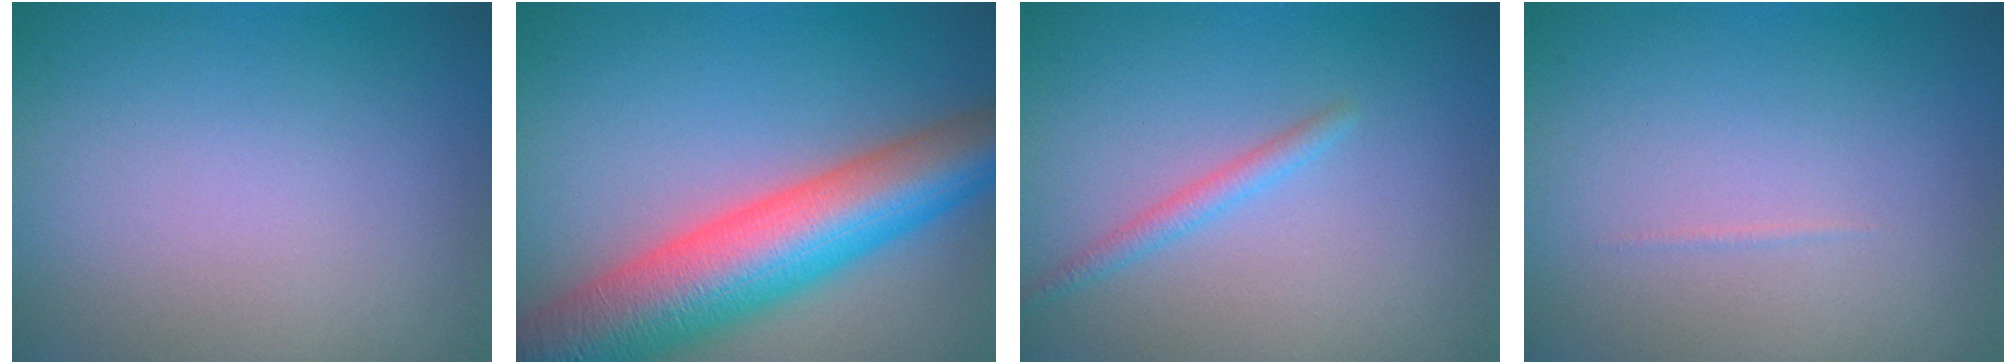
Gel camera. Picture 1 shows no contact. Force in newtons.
{"total": 11.7, "press": 11.7, "slide": 0.4}
{"total": 1.4, "press": 1.4, "slide": 0.1}
{"total": 0.6, "press": 0.6, "slide": 0.2}